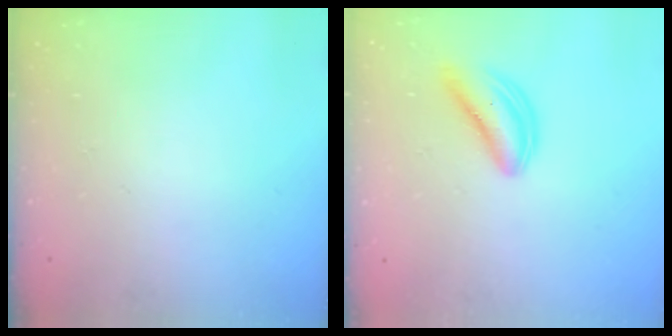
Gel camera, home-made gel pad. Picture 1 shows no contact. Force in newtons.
{"total": 5.5, "press": 5.5, "slide": 0.6}